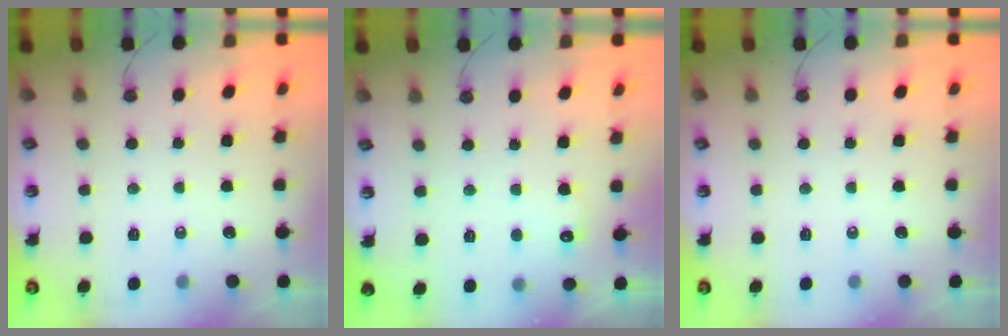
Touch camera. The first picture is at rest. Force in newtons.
{"total": 5.5, "press": 5.5, "slide": 0.6}
{"total": 0.0}